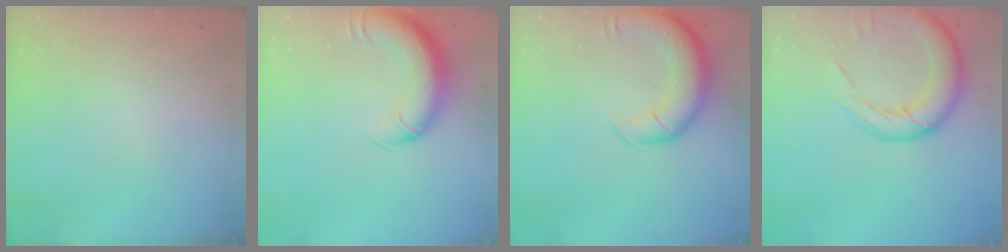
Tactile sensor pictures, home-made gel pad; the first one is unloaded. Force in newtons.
{"total": 13.1, "press": 12.7, "slide": 3.2}
{"total": 13.2, "press": 12.8, "slide": 3.3}
{"total": 16.0, "press": 15.9, "slide": 1.9}